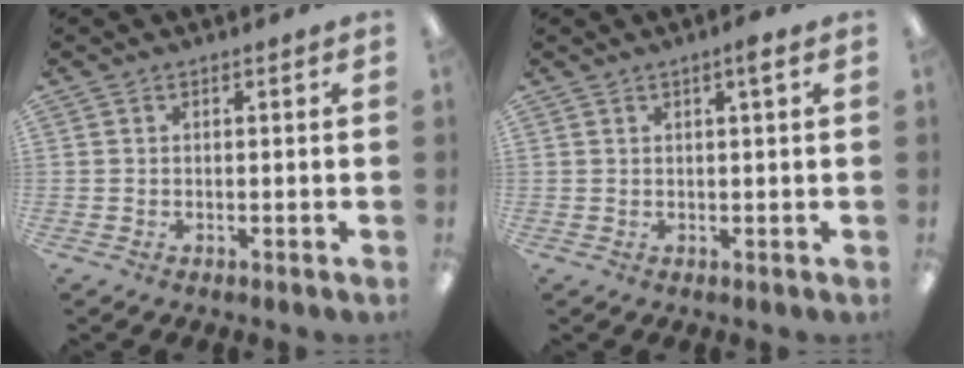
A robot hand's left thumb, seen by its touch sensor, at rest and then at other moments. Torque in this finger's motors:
{"motor_torque": [-0.18, 0.10, -0.28, 0.39, 0.05]}